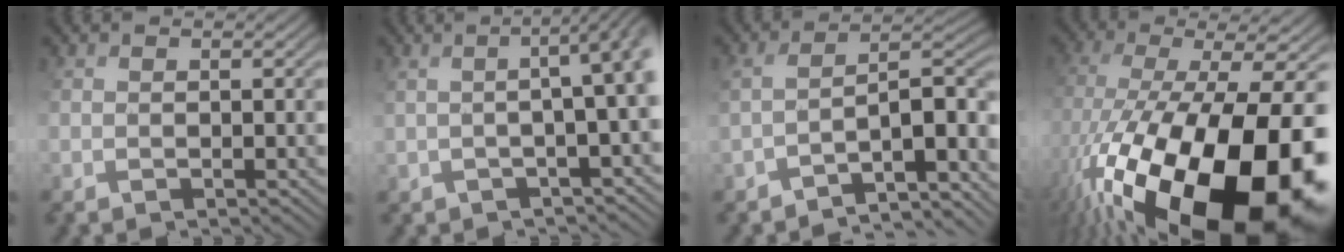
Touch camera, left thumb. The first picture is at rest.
{"total": 7.1, "force": [0.1, 2.2, 6.8], "torque": [-0.047, 0.015, -0.003]}
{"total": 8.1, "force": [-6.5, 1.7, 4.5], "torque": [-0.053, 0.020, -0.098]}
{"total": 19.7, "force": [-9.1, 8.4, 15.4], "torque": [-0.271, -0.051, -0.117]}